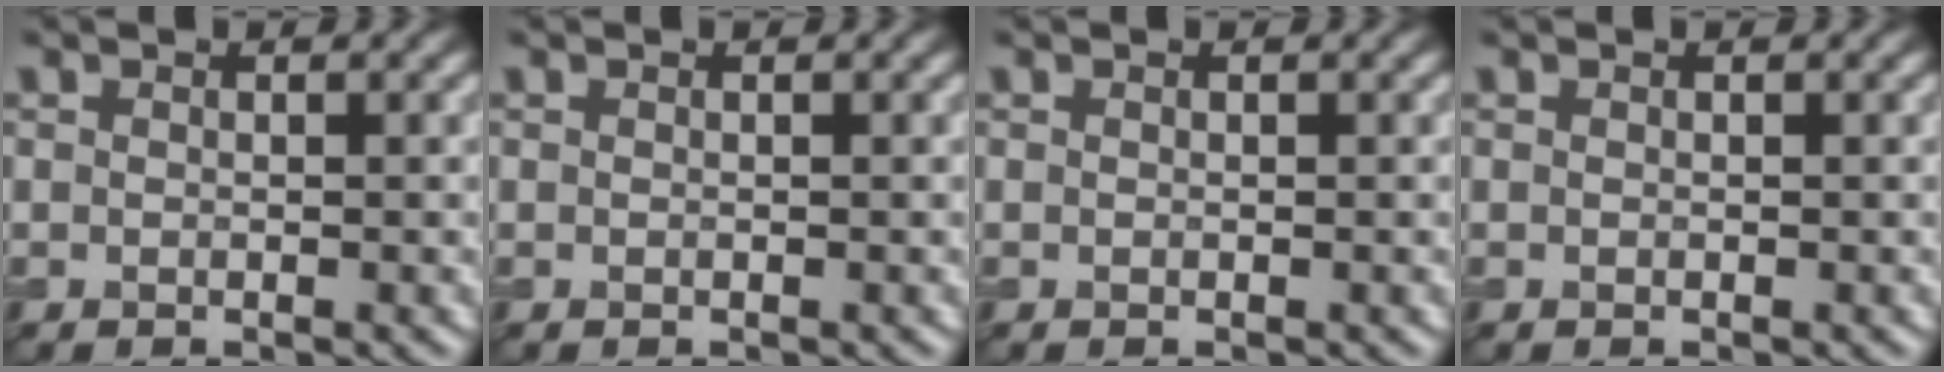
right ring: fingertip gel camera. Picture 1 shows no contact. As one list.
[{"total": 0.0}, {"total": 0.0}, {"total": 0.0}]